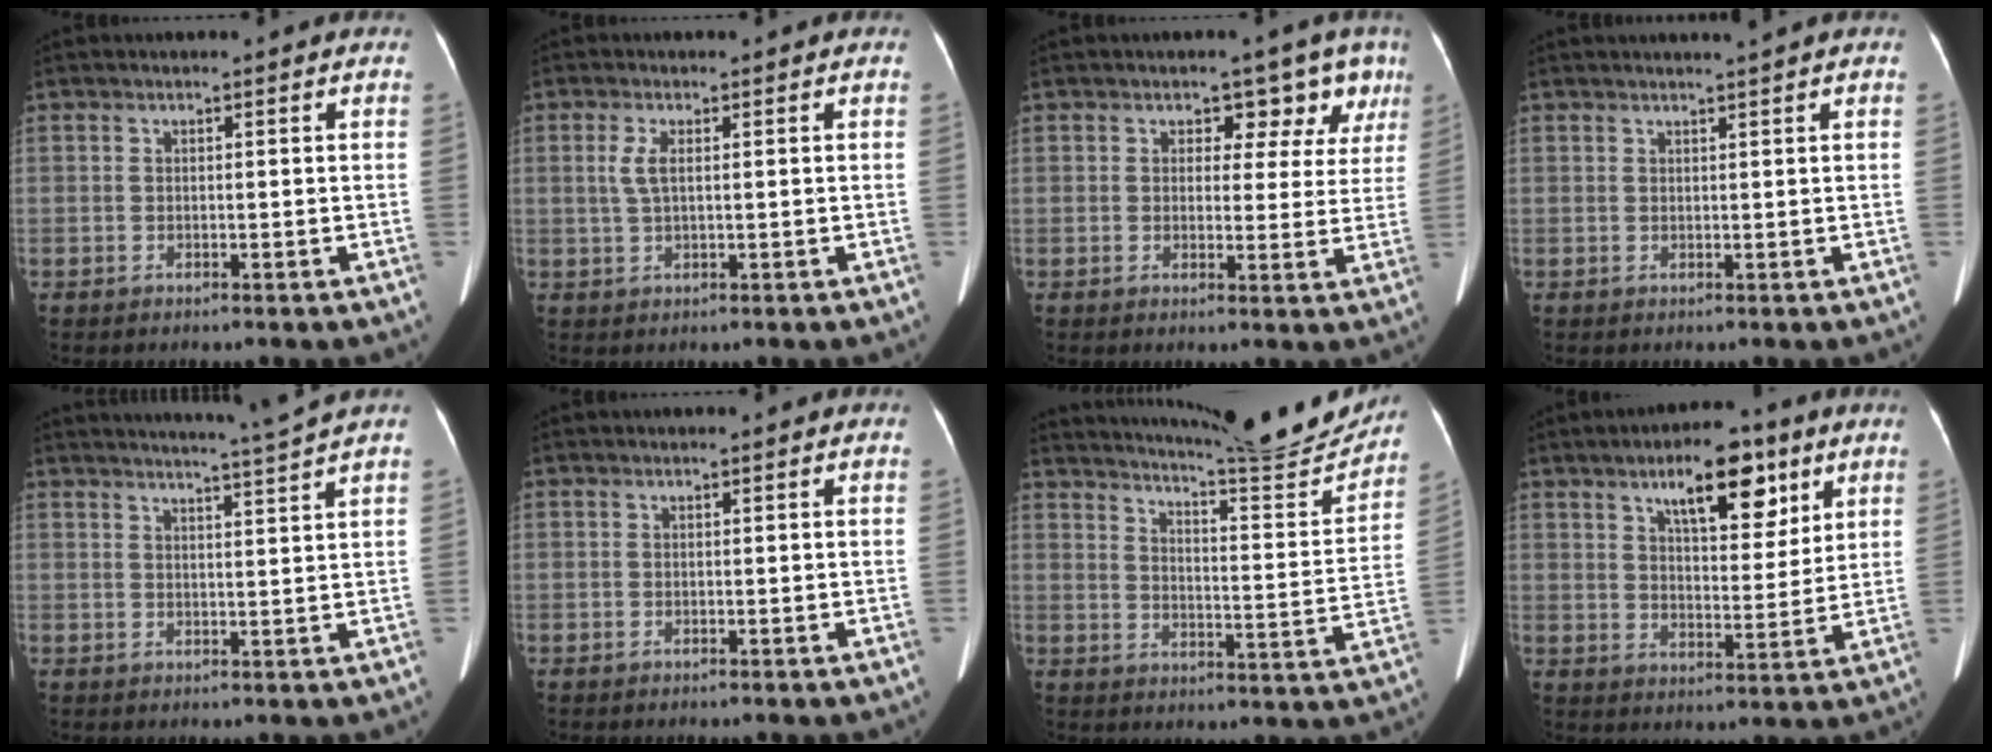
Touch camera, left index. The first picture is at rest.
{"total": 2.5, "force": [0.5, 0.6, 2.3], "torque": [-0.056, 0.002, 0.013]}
{"total": 6.4, "force": [4.4, 4.2, 1.9], "torque": [-0.005, 0.002, 0.035]}
{"total": 1.6, "force": [1.4, -0.6, 0.7], "torque": [-0.010, 0.001, 0.027]}
{"total": 7.4, "force": [6.6, -2.4, 2.3], "torque": [-0.036, -0.020, 0.090]}
{"total": 0.0}
{"total": 18.6, "force": [17.7, 0.0, 5.7], "torque": [-0.094, -0.063, 0.230]}
{"total": 10.9, "force": [6.2, 4.0, 8.0], "torque": [-0.124, 0.013, 0.098]}